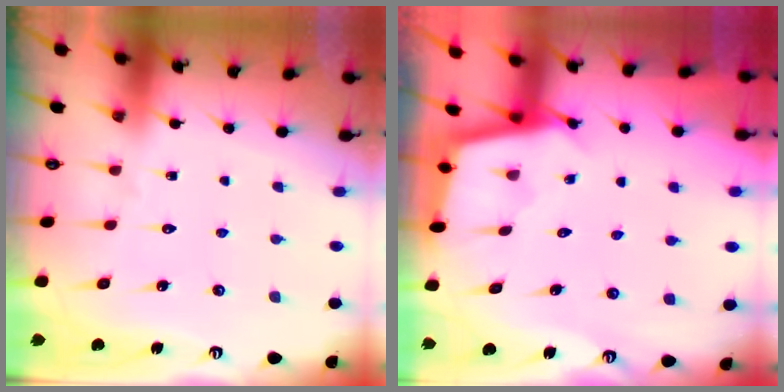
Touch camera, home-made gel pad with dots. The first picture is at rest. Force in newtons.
{"total": 2.5, "press": 2.5, "slide": 0.2}